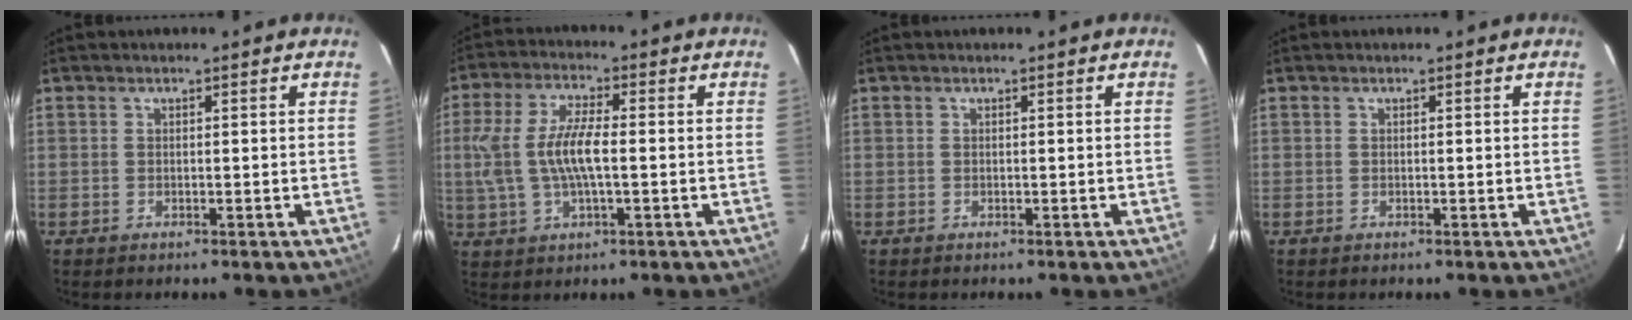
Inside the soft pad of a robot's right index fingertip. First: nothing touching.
{"total": 10.3, "force": [-0.4, 3.6, 9.7], "torque": [-0.200, 0.007, -0.004]}
{"total": 0.0}
{"total": 0.0}